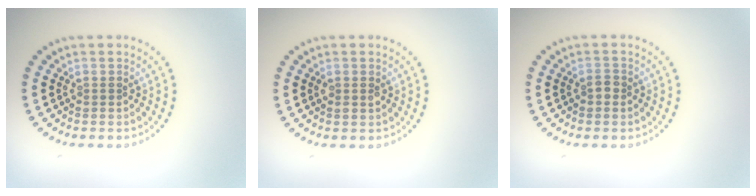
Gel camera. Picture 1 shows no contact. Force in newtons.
{"total": 1.1, "press": 1.1, "slide": 0.4}
{"total": 0.8, "press": 0.8, "slide": 0.1}